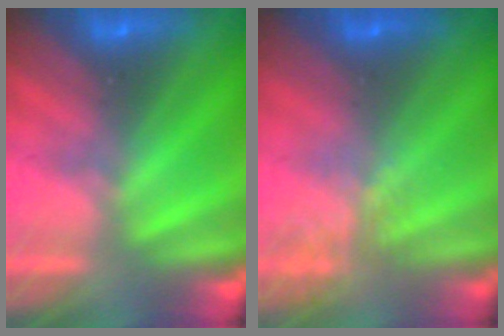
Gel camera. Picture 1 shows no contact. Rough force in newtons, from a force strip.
{"total": 1.8}